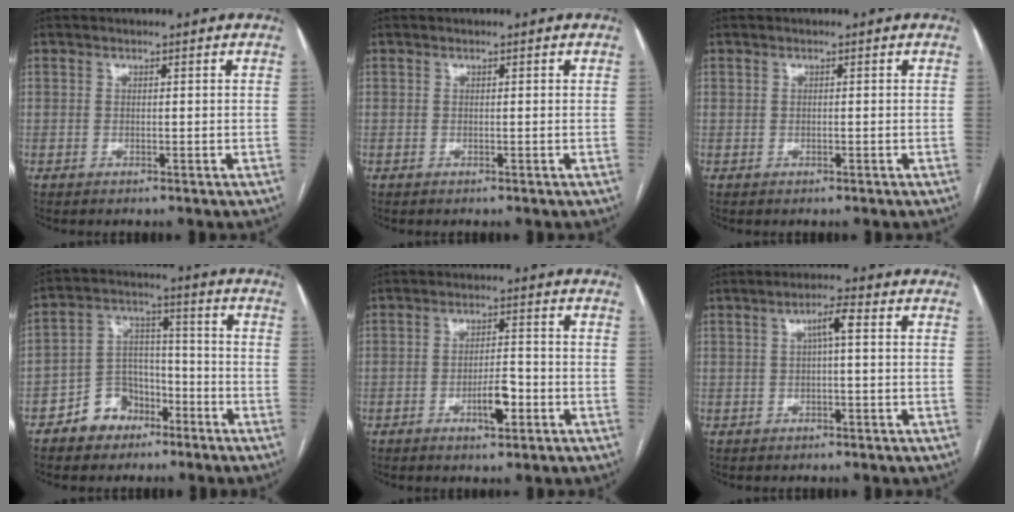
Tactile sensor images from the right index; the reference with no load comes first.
{"total": 0.0}
{"total": 0.0}
{"total": 8.2, "force": [-5.0, 5.9, 2.7], "torque": [-0.052, 0.025, -0.084]}
{"total": 4.8, "force": [-2.1, 1.3, 4.1], "torque": [-0.073, 0.001, -0.034]}
{"total": 3.1, "force": [0.5, 0.3, 3.1], "torque": [-0.053, 0.010, 0.010]}